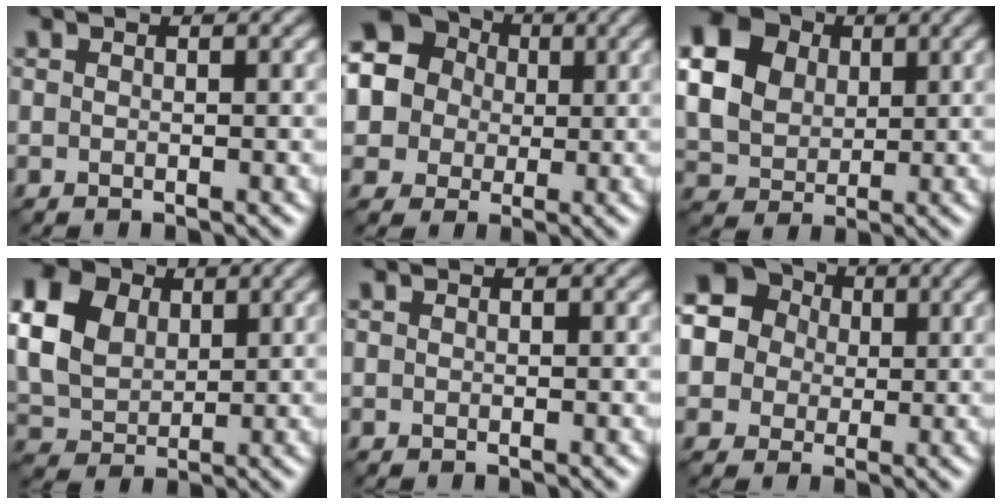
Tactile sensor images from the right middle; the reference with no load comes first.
{"total": 13.9, "force": [4.2, 12.4, 4.6], "torque": [-0.132, 0.049, 0.049]}
{"total": 12.4, "force": [4.1, 10.2, 5.7], "torque": [-0.163, 0.025, 0.081]}
{"total": 12.0, "force": [4.4, 9.1, 6.5], "torque": [-0.166, 0.034, 0.085]}
{"total": 0.0}
{"total": 14.3, "force": [3.9, 12.9, 4.7], "torque": [-0.134, 0.045, 0.040]}